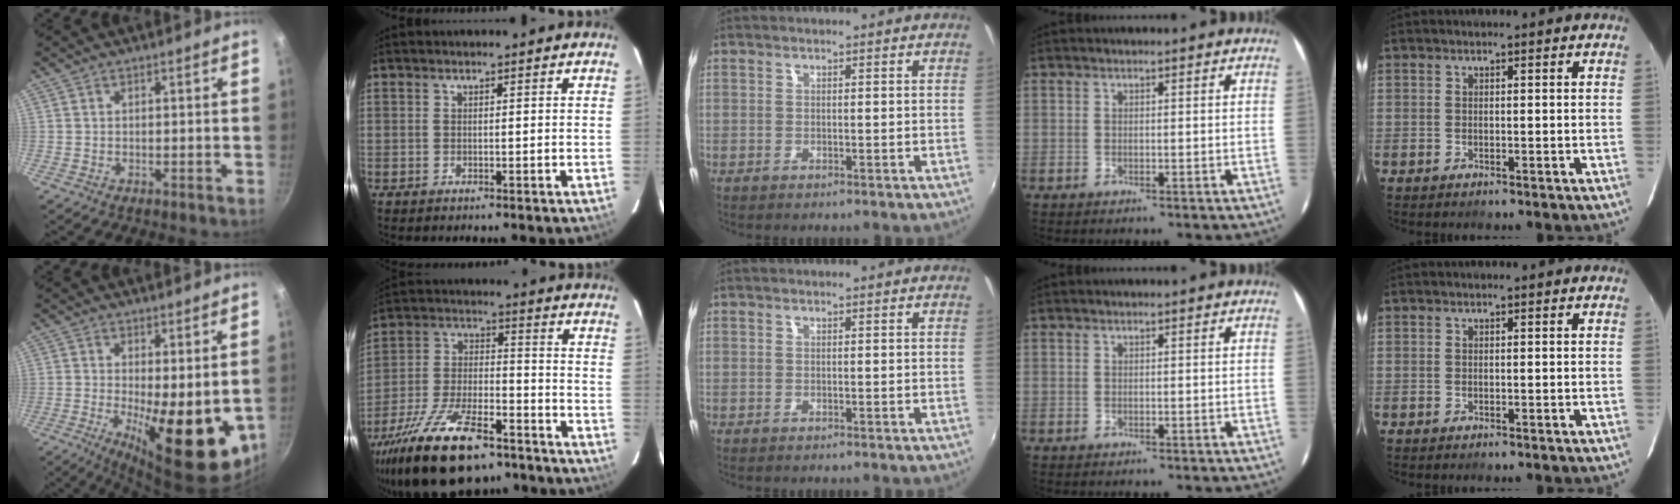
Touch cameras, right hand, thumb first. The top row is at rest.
{"thumb": {"total": 15.3, "force": [-1.9, 5.7, 14.0], "torque": [-0.177, -0.021, -0.014]}, "index": {"total": 23.1, "force": [-16.2, 9.0, 13.9], "torque": [-0.272, -0.030, -0.260]}}